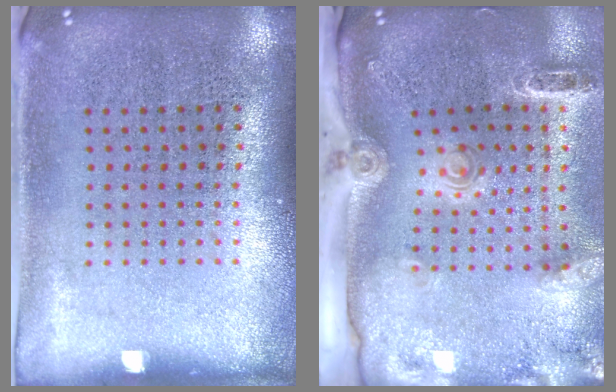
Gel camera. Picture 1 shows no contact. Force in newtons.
{"total": 2.8, "press": 2.1, "slide": 1.9}